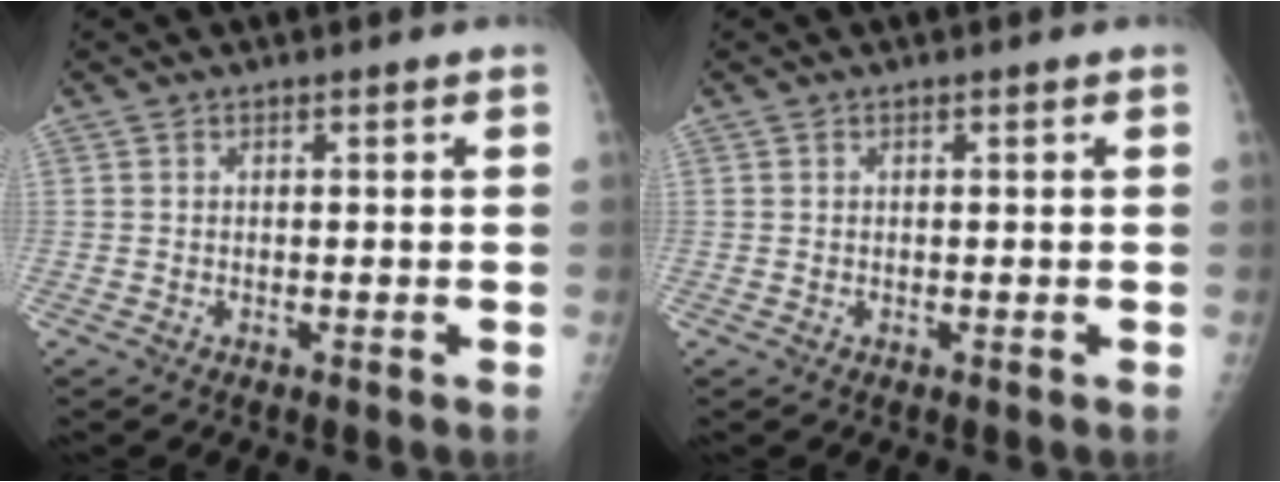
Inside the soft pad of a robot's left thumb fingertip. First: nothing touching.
{"total": 0.0}